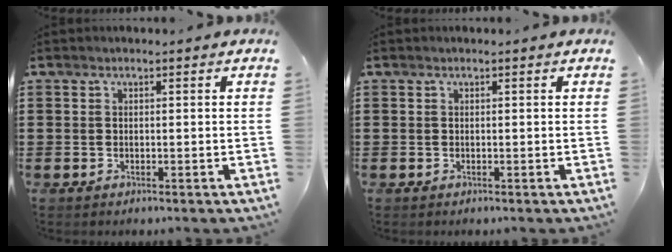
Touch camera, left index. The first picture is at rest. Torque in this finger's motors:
{"motor_torque": [0.00, 0.01, 0.00, 0.00]}